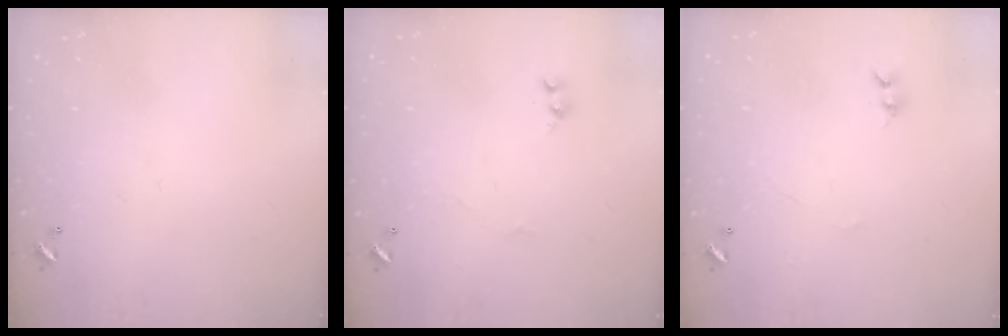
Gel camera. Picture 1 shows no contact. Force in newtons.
{"total": 1.6, "press": 1.6, "slide": 0.2}
{"total": 0.0}